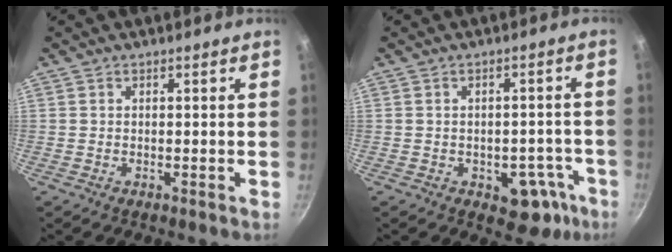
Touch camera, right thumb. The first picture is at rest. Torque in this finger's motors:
{"motor_torque": [2.64, 2.37, 0.74, -0.84, -0.06]}